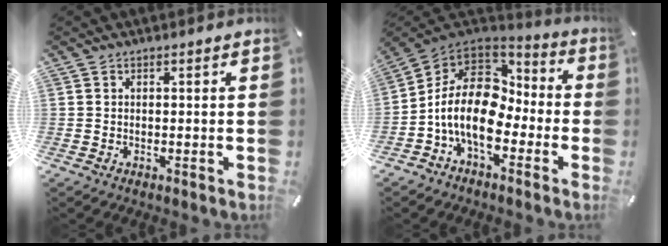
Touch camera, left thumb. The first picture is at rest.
{"total": 16.0, "force": [-4.3, 10.5, 11.3], "torque": [-0.241, 0.017, -0.074]}